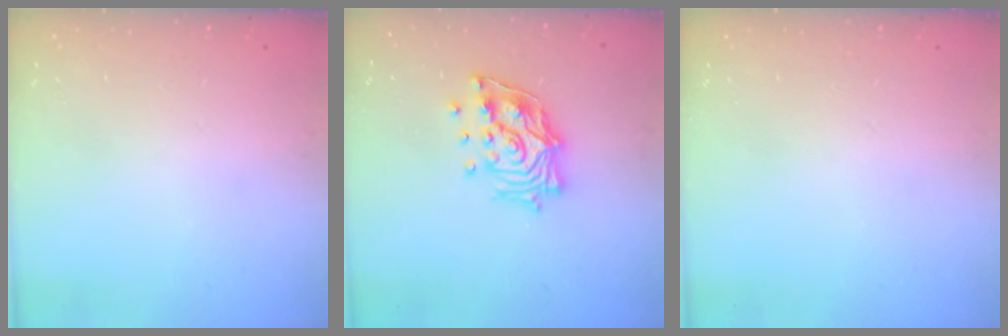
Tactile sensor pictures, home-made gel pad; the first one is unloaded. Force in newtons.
{"total": 15.1, "press": 15.0, "slide": 1.8}
{"total": 0.0}